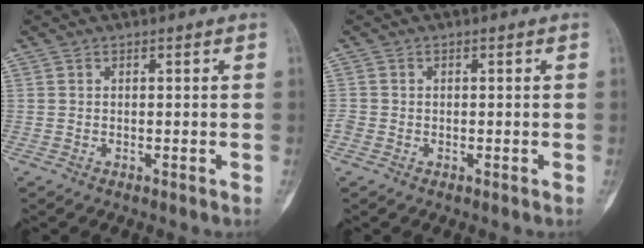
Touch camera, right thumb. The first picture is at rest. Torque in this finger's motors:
{"motor_torque": [-0.11, -0.06, 0.03, 0.07, 0.01]}